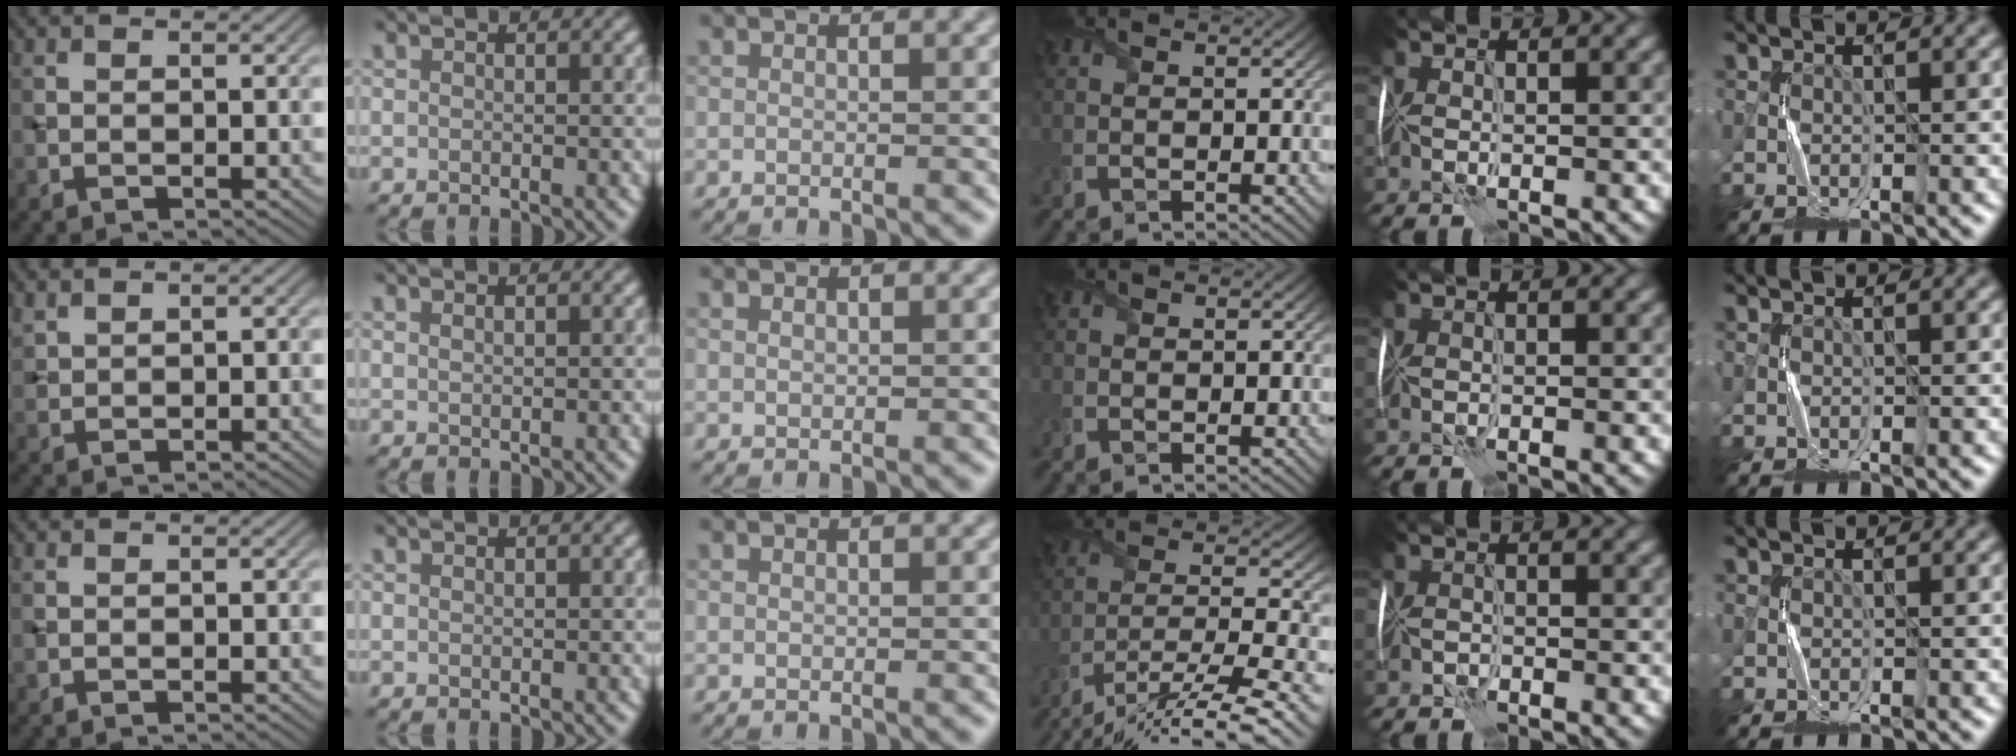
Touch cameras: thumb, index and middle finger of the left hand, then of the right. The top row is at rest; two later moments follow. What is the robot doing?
{"motion": "fold", "object": "wrapping paper"}